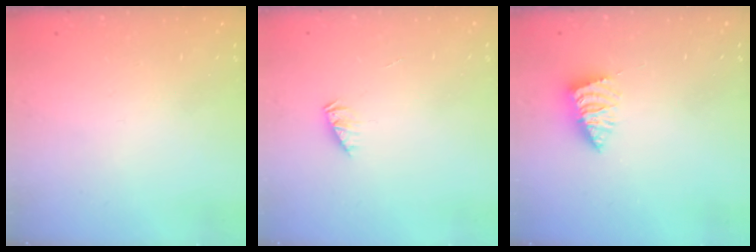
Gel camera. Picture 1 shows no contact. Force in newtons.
{"total": 2.1, "press": 2.1, "slide": 0.3}
{"total": 0.9, "press": 0.9, "slide": 0.1}